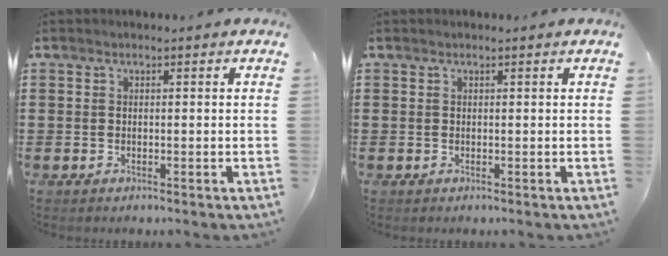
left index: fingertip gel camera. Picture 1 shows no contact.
{"total": 0.0}